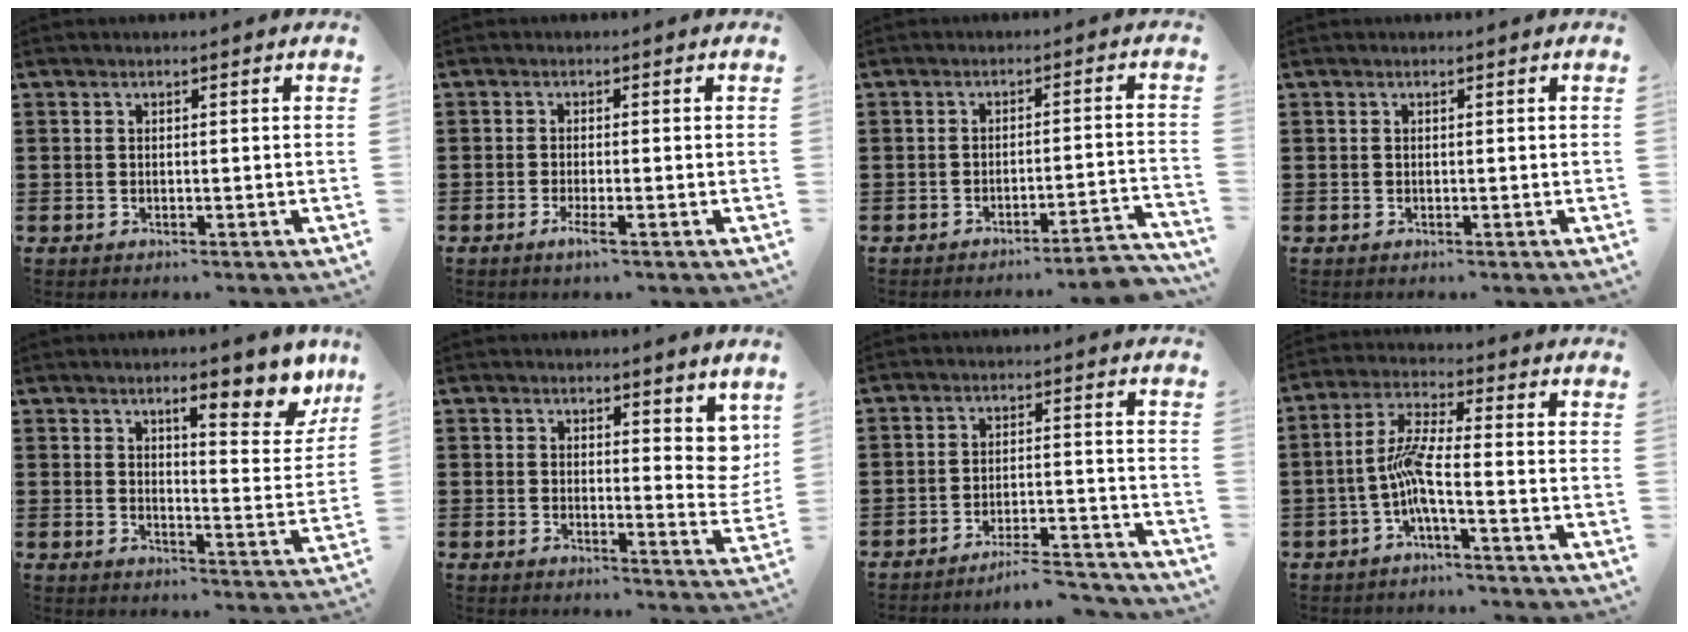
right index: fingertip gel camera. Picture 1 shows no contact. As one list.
[{"total": 2.0, "force": [-1.1, 0.2, 1.7], "torque": [-0.036, -0.007, -0.022]}, {"total": 3.8, "force": [-3.3, -0.1, 1.8], "torque": [-0.032, -0.011, -0.068]}, {"total": 0.0}, {"total": 8.6, "force": [6.1, 2.1, 5.6], "torque": [-0.078, -0.027, 0.097]}, {"total": 4.2, "force": [2.8, 1.9, 2.4], "torque": [-0.033, -0.009, 0.048]}, {"total": 4.9, "force": [-4.6, 0.1, 1.6], "torque": [-0.029, -0.005, -0.090]}, {"total": 6.2, "force": [-2.4, 0.7, 5.7], "torque": [-0.136, -0.007, -0.056]}]